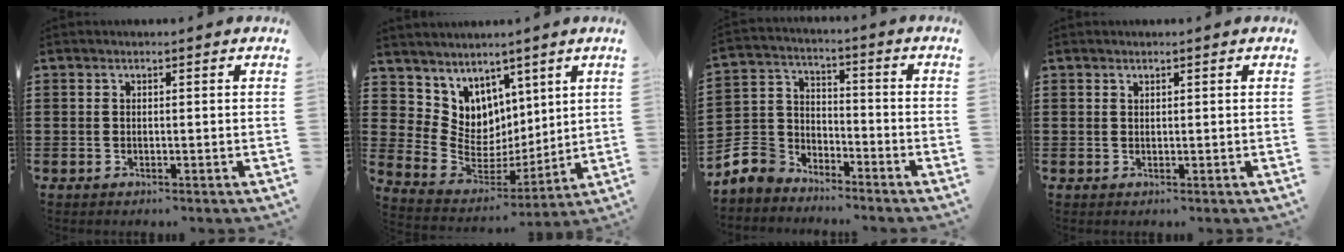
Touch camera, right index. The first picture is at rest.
{"total": 7.3, "force": [4.9, 5.3, -0.7], "torque": [-0.045, -0.064, 0.097]}
{"total": 6.5, "force": [-5.2, 3.9, 0.6], "torque": [-0.057, 0.010, -0.111]}
{"total": 0.5, "force": [0.4, 0.3, 0.1], "torque": [-0.003, 0.002, 0.008]}